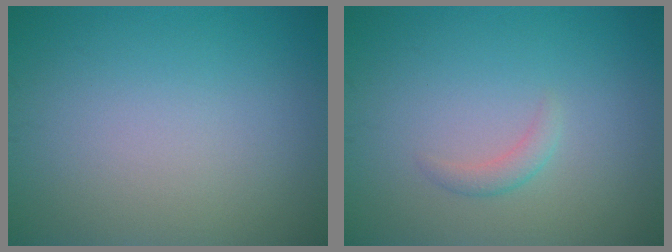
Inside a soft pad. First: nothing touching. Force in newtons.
{"total": 1.2, "press": 1.2, "slide": 0.0}